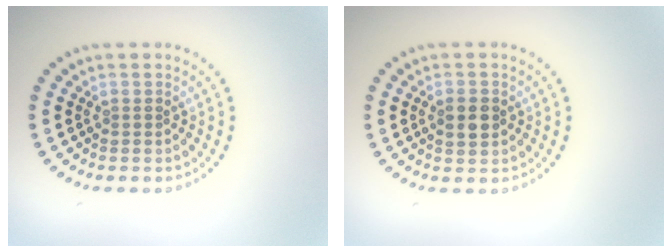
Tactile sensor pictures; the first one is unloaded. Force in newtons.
{"total": 2.2, "press": 2.2, "slide": 0.0}